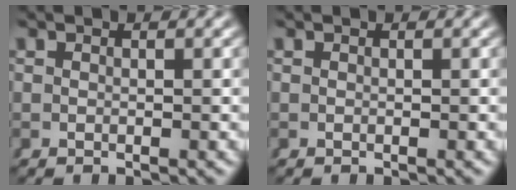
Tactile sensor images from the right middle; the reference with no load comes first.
{"total": 0.0}